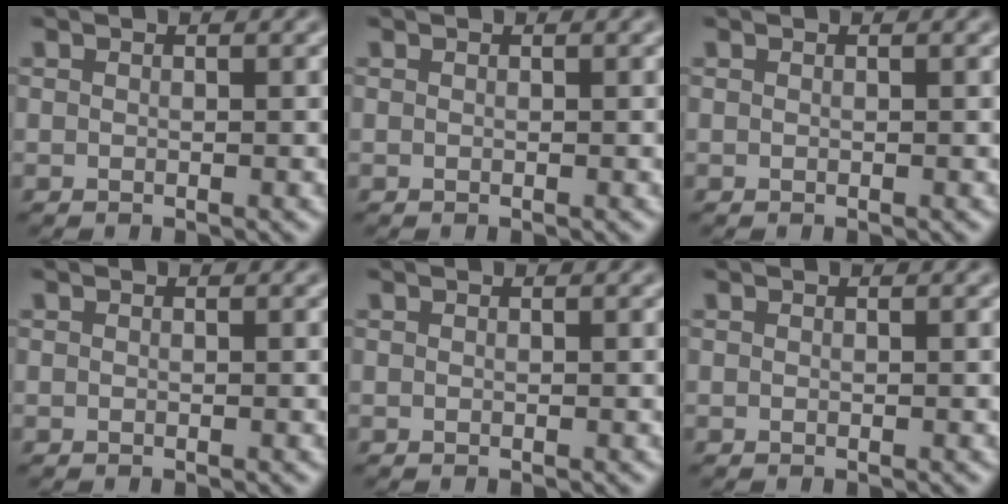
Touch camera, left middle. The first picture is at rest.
{"total": 0.0}
{"total": 0.0}
{"total": 0.0}
{"total": 0.0}
{"total": 0.0}